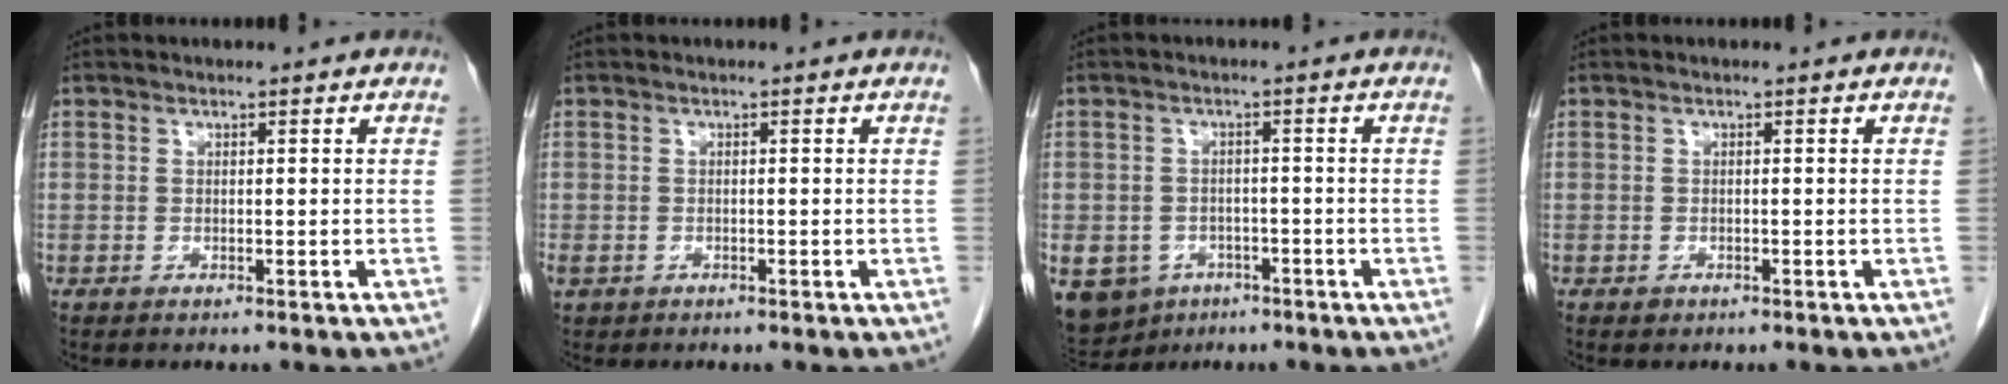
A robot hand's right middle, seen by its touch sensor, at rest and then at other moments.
{"total": 1.5, "force": [-0.8, 1.1, 0.6], "torque": [-0.015, 0.000, -0.008]}
{"total": 12.1, "force": [-6.3, 9.5, 4.1], "torque": [-0.114, -0.003, -0.082]}
{"total": 0.6, "force": [-0.4, 0.4, 0.2], "torque": [-0.004, 0.001, -0.007]}